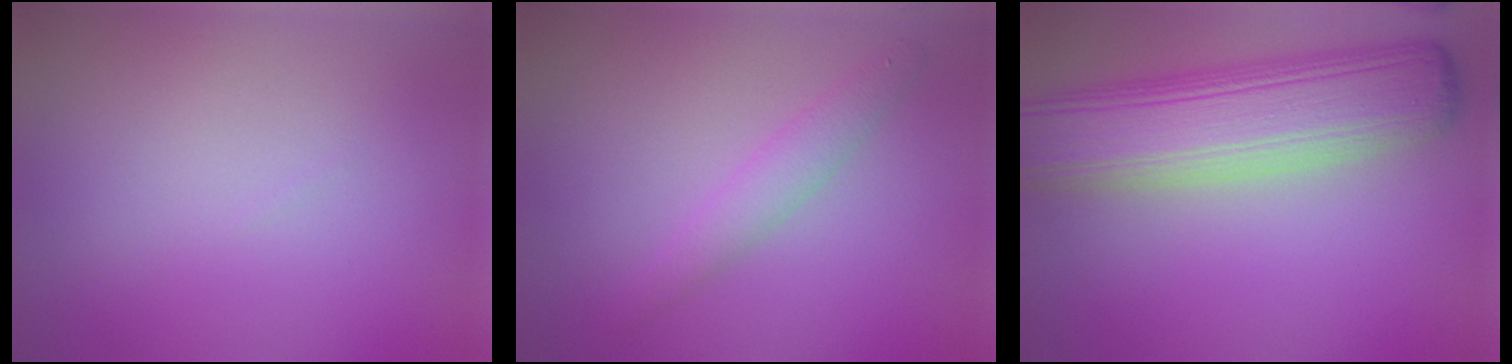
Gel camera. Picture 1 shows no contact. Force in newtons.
{"total": 2.0, "press": 2.0, "slide": 0.1}
{"total": 9.7, "press": 9.7, "slide": 0.6}